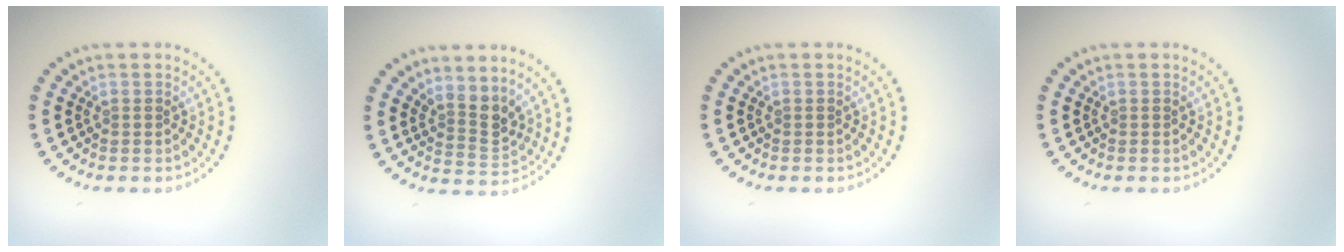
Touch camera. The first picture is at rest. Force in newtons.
{"total": 2.7, "press": 2.0, "slide": 1.8}
{"total": 0.0}
{"total": 0.0}